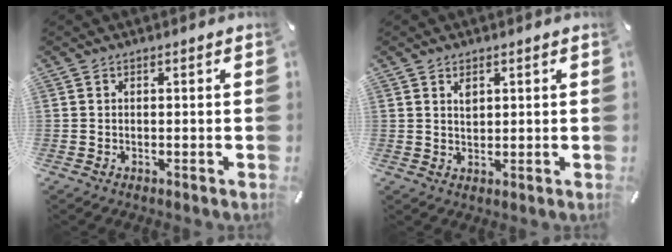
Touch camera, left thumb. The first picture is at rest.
{"total": 2.1, "force": [1.1, 1.4, 1.2], "torque": [-0.017, -0.003, 0.019]}